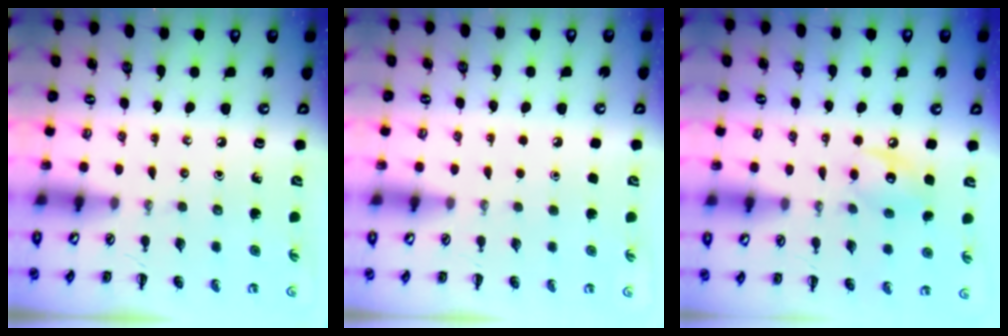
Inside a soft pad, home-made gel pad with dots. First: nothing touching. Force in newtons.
{"total": 1.7, "press": 1.7, "slide": 0.1}
{"total": 8.6, "press": 8.5, "slide": 0.6}